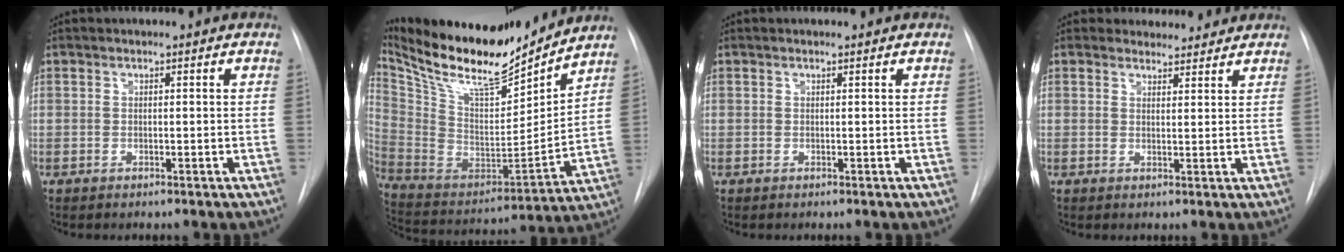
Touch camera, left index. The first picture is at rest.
{"total": 22.1, "force": [19.4, 3.7, 9.9], "torque": [-0.198, -0.016, 0.336]}
{"total": 0.6, "force": [0.6, 0.0, 0.1], "torque": [-0.003, 0.007, 0.010]}
{"total": 4.6, "force": [4.3, 1.7, -0.1], "torque": [0.009, 0.008, 0.051]}